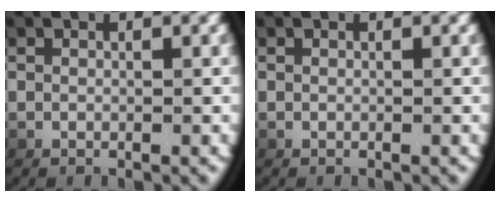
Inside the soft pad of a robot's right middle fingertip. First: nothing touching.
{"total": 1.4, "force": [0.0, -1.4, -0.4], "torque": [0.005, -0.006, 0.011]}